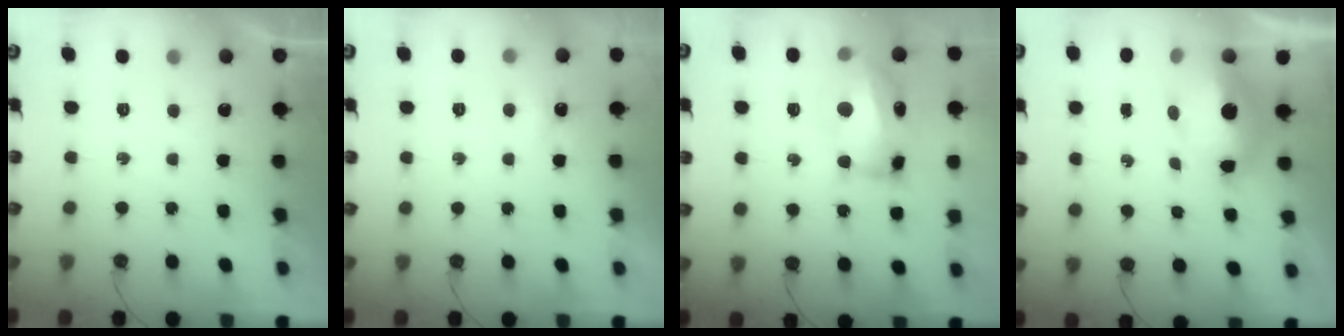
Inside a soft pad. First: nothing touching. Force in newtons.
{"total": 3.2, "press": 3.2, "slide": 0.5}
{"total": 16.5, "press": 16.4, "slide": 1.6}
{"total": 9.7, "press": 9.6, "slide": 1.0}